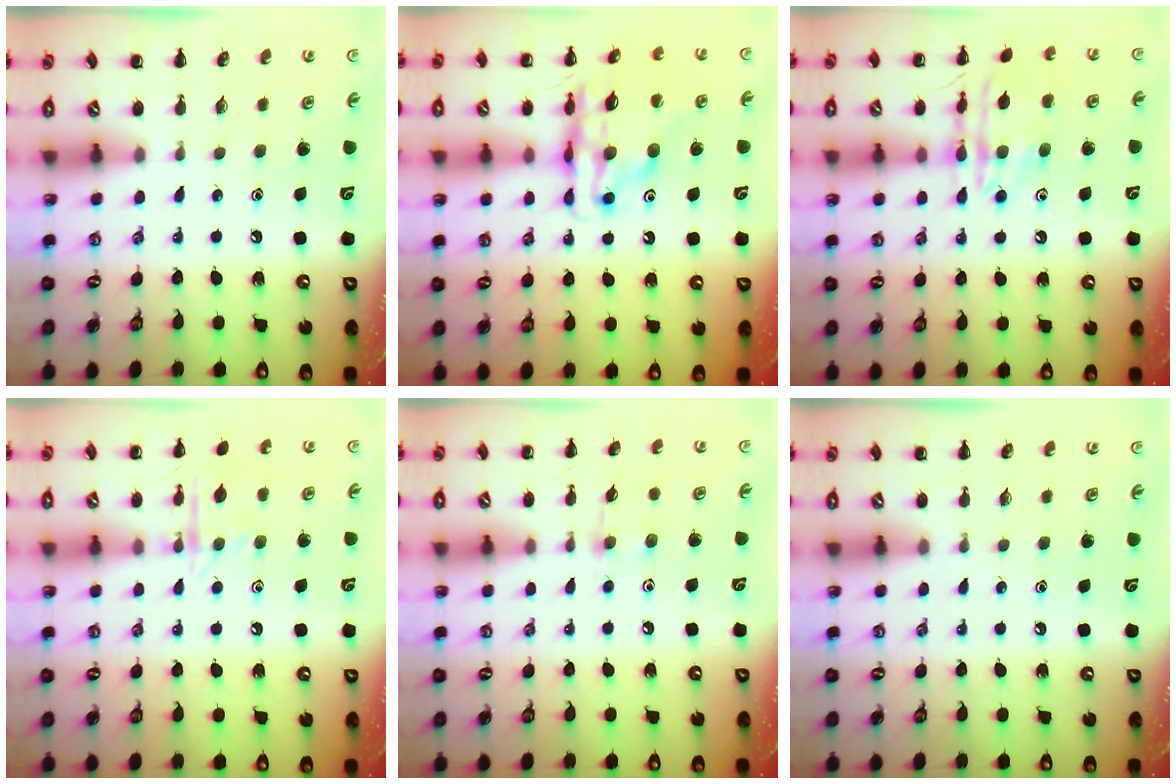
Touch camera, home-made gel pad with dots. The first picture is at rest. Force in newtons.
{"total": 14.5, "press": 14.0, "slide": 3.9}
{"total": 15.2, "press": 15.2, "slide": 0.8}
{"total": 10.4, "press": 10.4, "slide": 0.6}
{"total": 4.0, "press": 3.7, "slide": 1.4}
{"total": 0.0}